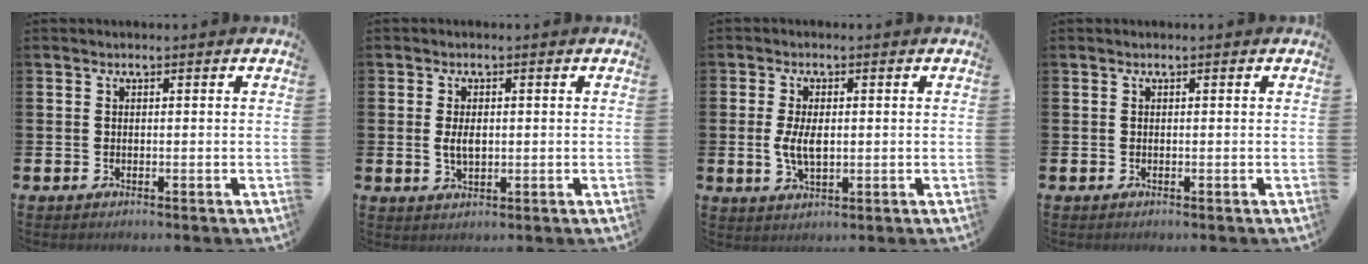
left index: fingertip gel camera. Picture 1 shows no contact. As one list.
[{"total": 2.9, "force": [0.2, 1.5, 2.4], "torque": [-0.035, 0.002, -0.001]}, {"total": 4.4, "force": [0.1, 2.2, 3.8], "torque": [-0.069, -0.001, -0.004]}, {"total": 0.0}]